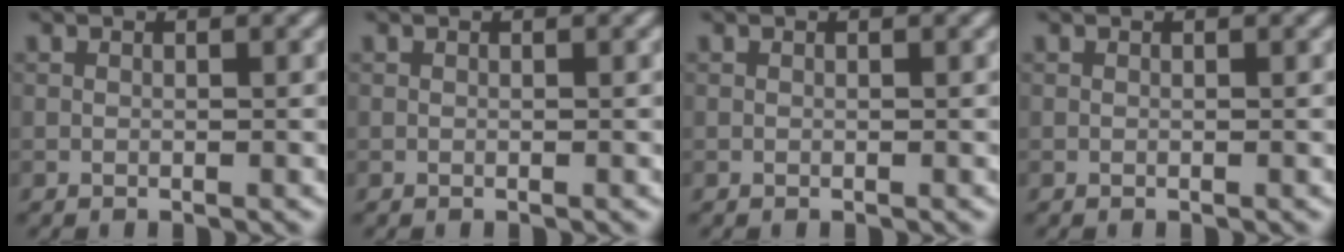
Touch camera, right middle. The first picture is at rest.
{"total": 0.0}
{"total": 0.0}
{"total": 0.0}